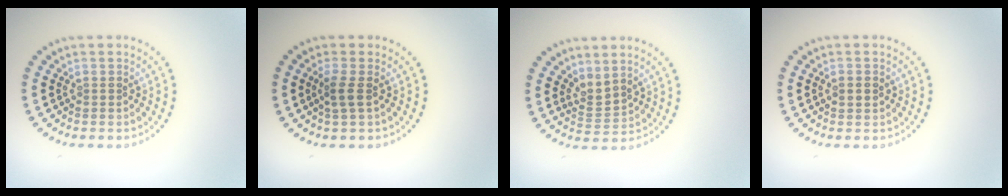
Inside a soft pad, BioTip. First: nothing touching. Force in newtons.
{"total": 1.6, "press": 1.3, "slide": 0.8}
{"total": 2.2, "press": 1.5, "slide": 1.6}
{"total": 1.1, "press": 1.1, "slide": 0.1}